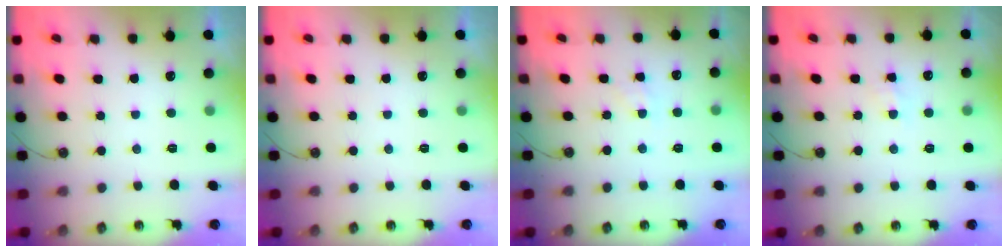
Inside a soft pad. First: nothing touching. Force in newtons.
{"total": 0.0}
{"total": 1.4, "press": 1.4, "slide": 0.3}
{"total": 5.0, "press": 4.9, "slide": 0.7}